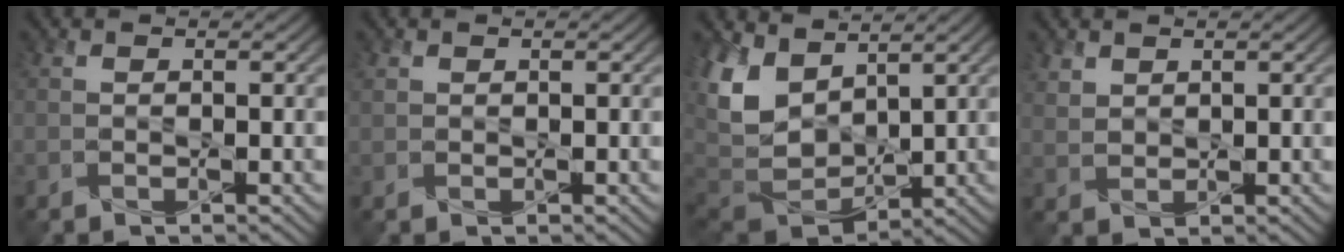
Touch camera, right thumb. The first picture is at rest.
{"total": 0.7, "force": [0.4, 0.5, 0.2], "torque": [-0.006, -0.001, 0.012]}
{"total": 10.0, "force": [3.4, 6.5, 6.7], "torque": [-0.189, -0.006, 0.067]}
{"total": 2.2, "force": [1.6, 1.3, 0.8], "torque": [-0.024, -0.001, 0.040]}